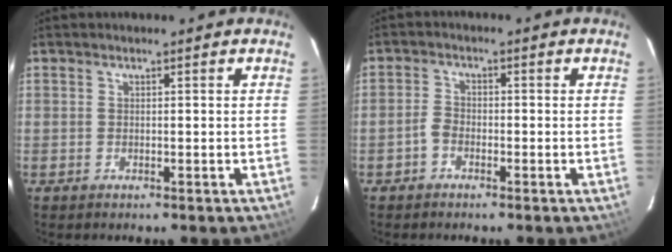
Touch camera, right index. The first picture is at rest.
{"total": 2.2, "force": [-1.5, 1.3, 0.9], "torque": [-0.019, 0.008, -0.029]}